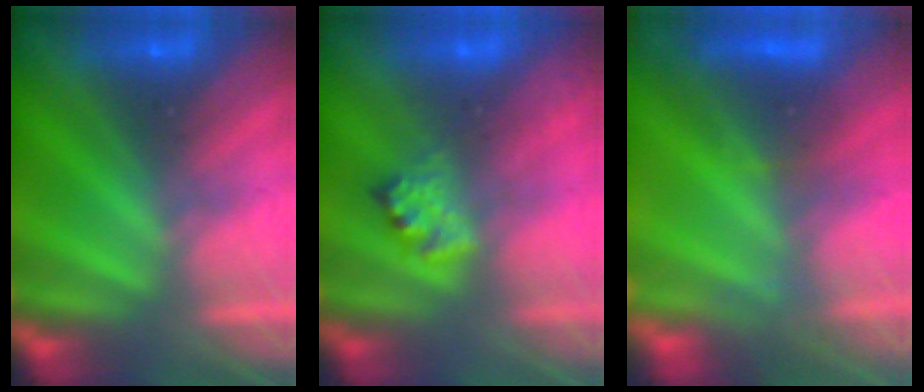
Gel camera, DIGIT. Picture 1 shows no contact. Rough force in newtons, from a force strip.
{"total": 2.3}
{"total": 4.8}